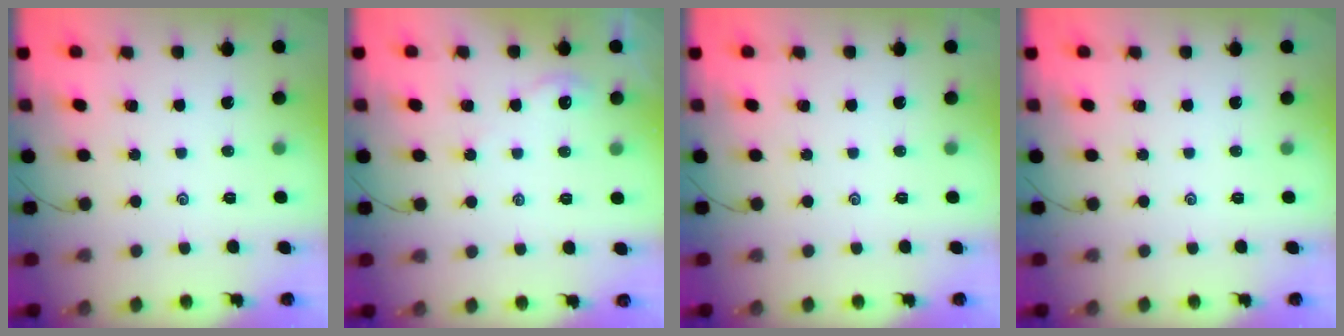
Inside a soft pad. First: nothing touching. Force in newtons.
{"total": 1.9, "press": 1.9, "slide": 0.4}
{"total": 0.0}
{"total": 0.0}